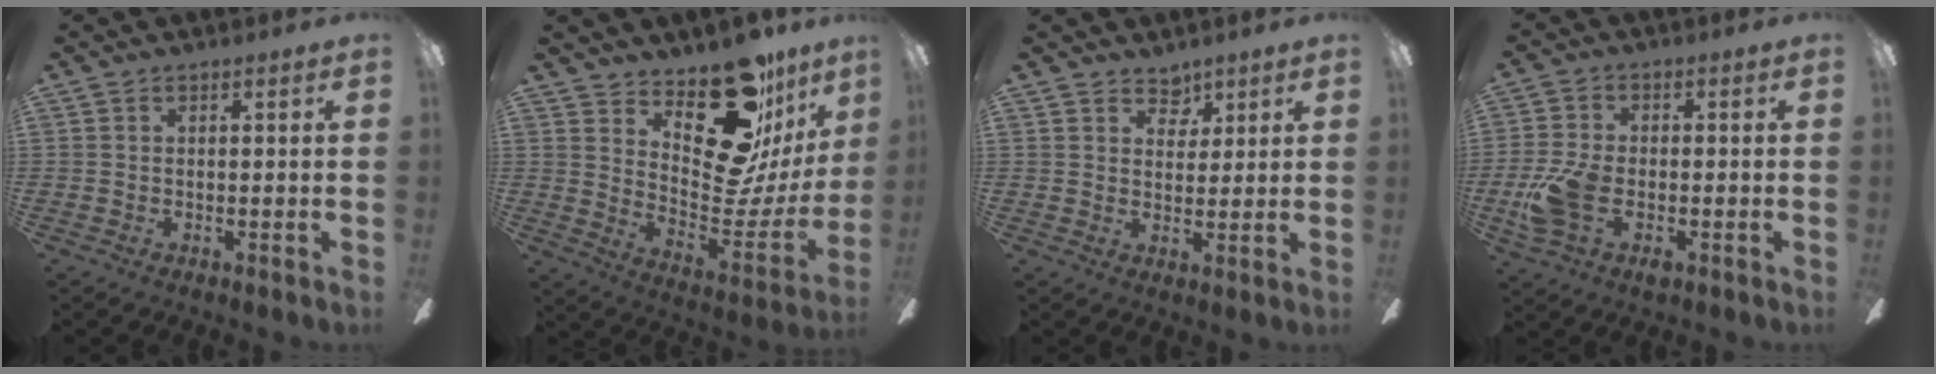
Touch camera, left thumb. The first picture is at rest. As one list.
[{"total": 20.4, "force": [14.8, 8.5, 11.2], "torque": [-0.126, -0.132, 0.248]}, {"total": 4.6, "force": [3.7, 2.5, 0.9], "torque": [-0.008, -0.018, 0.064]}, {"total": 8.5, "force": [-2.5, 5.1, 6.3], "torque": [-0.139, 0.008, -0.045]}]